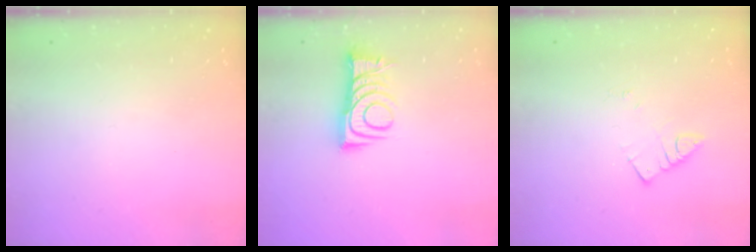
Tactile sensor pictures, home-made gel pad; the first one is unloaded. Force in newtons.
{"total": 9.0, "press": 9.0, "slide": 0.1}
{"total": 2.6, "press": 2.6, "slide": 0.1}